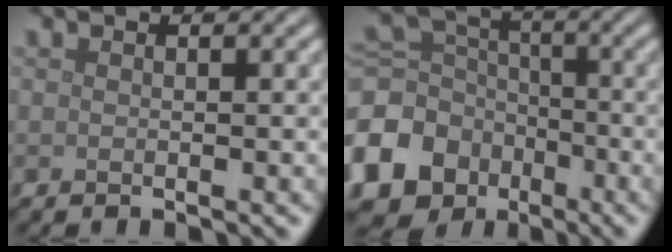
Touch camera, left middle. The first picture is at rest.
{"total": 10.9, "force": [-4.7, 9.1, 3.7], "torque": [-0.118, -0.024, -0.093]}